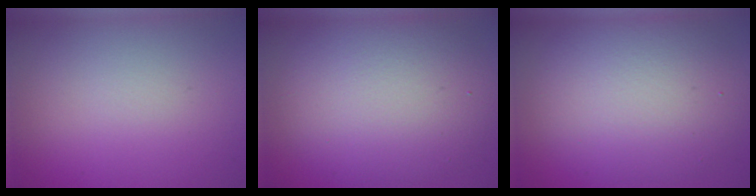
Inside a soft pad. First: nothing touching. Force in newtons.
{"total": 8.8, "press": 8.8, "slide": 0.5}
{"total": 8.1, "press": 8.0, "slide": 1.0}